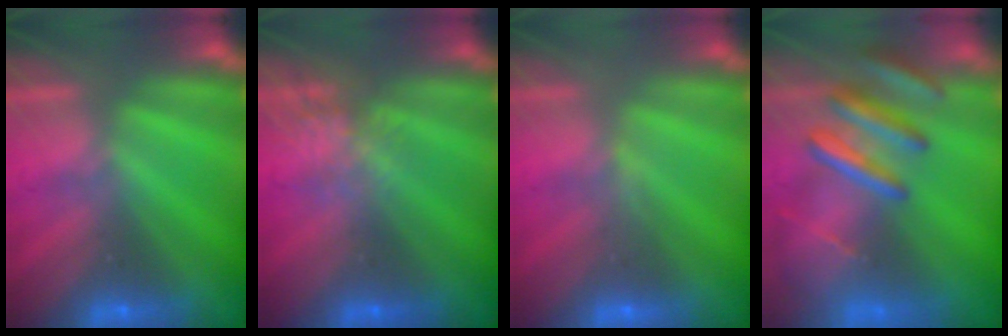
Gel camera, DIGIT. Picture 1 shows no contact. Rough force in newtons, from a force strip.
{"total": 4.3}
{"total": 3.3}
{"total": 8.6}